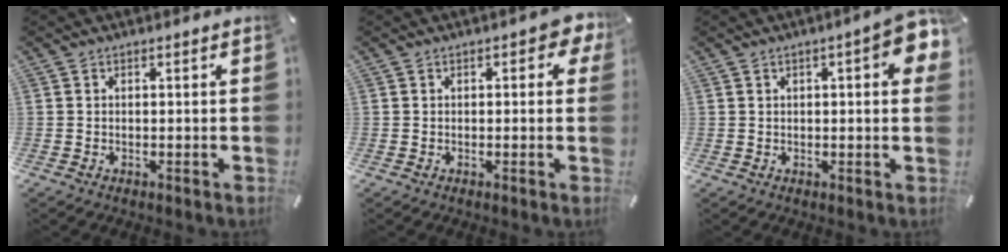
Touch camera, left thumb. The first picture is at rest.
{"total": 3.2, "force": [0.8, 1.8, 2.5], "torque": [-0.035, 0.003, 0.010]}
{"total": 7.1, "force": [2.2, 2.4, 6.3], "torque": [-0.085, 0.000, 0.032]}